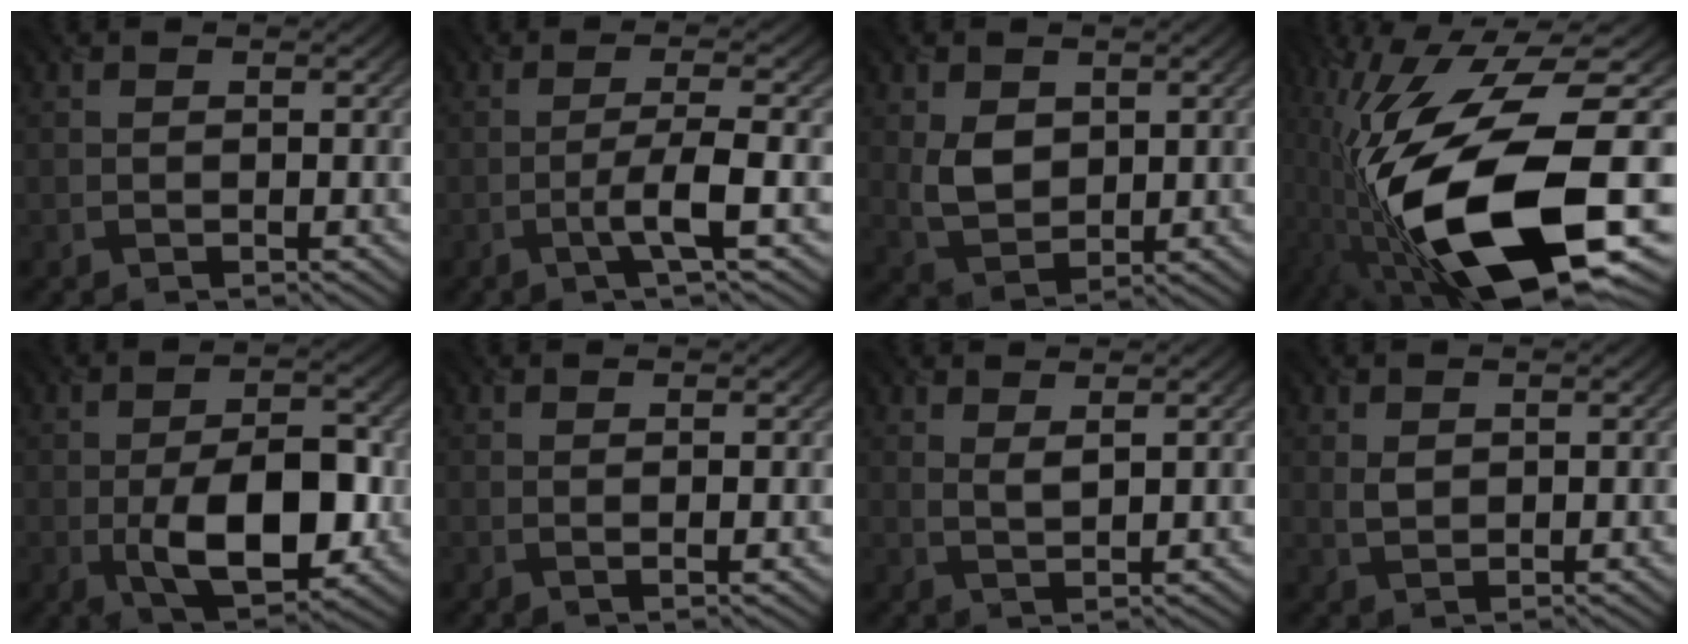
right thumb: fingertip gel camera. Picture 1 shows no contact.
{"total": 4.1, "force": [-1.7, 0.1, 3.8], "torque": [-0.064, 0.013, -0.046]}
{"total": 4.3, "force": [1.2, 3.1, 2.7], "torque": [-0.068, -0.006, 0.027]}
{"total": 19.2, "force": [-7.4, 6.8, 16.4], "torque": [-0.327, -0.017, -0.122]}
{"total": 11.1, "force": [-2.6, 5.5, 9.3], "torque": [-0.155, -0.013, -0.041]}
{"total": 1.2, "force": [0.4, 0.0, 1.1], "torque": [-0.020, 0.004, 0.004]}
{"total": 1.8, "force": [1.4, 0.1, 1.1], "torque": [-0.026, -0.002, 0.028]}
{"total": 1.4, "force": [0.7, 0.9, 0.8], "torque": [-0.025, -0.003, 0.016]}